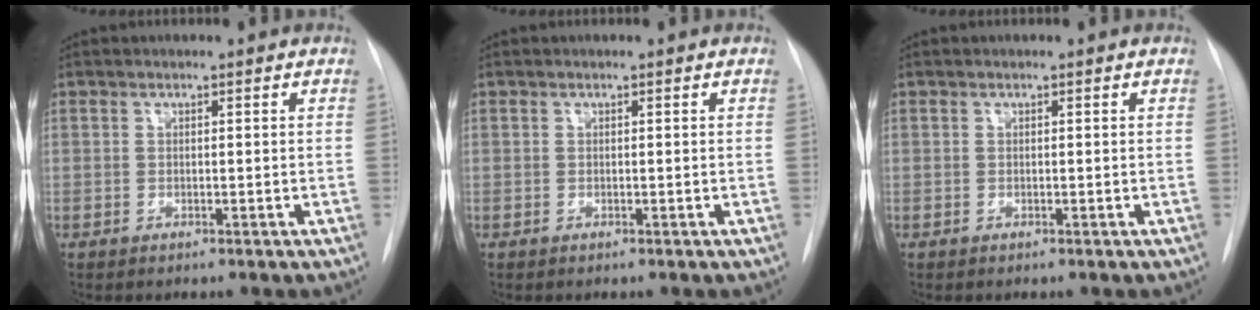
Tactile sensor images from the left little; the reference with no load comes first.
{"total": 0.0}
{"total": 0.0}